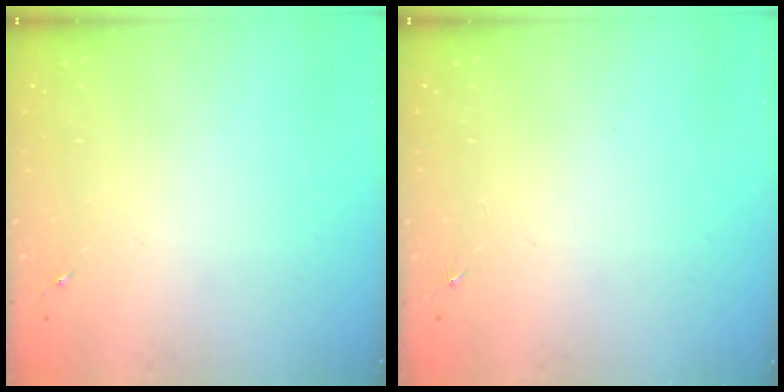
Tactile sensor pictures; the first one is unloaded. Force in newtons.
{"total": 0.0}